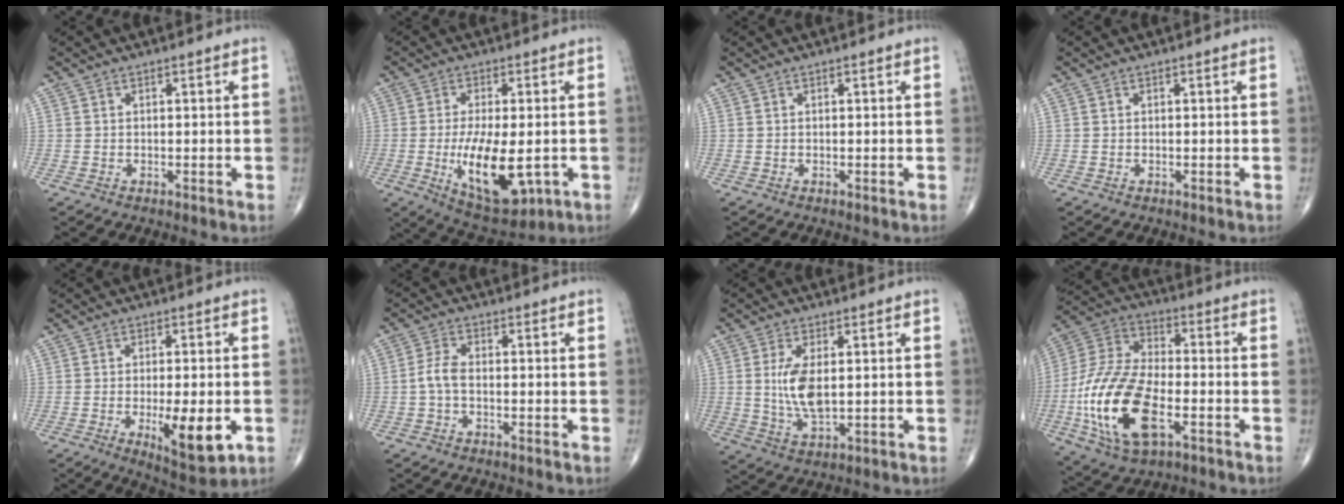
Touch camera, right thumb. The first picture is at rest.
{"total": 13.9, "force": [-2.9, 5.8, 12.3], "torque": [-0.199, -0.016, -0.031]}
{"total": 0.0}
{"total": 0.0}
{"total": 10.3, "force": [-2.7, 3.2, 9.5], "torque": [-0.133, -0.015, -0.033]}
{"total": 3.3, "force": [-0.8, 1.6, 2.7], "torque": [-0.061, 0.009, -0.022]}
{"total": 7.5, "force": [0.9, 3.2, 6.8], "torque": [-0.138, -0.014, 0.022]}
{"total": 20.7, "force": [-5.9, 10.2, 17.0], "torque": [-0.350, 0.017, -0.106]}